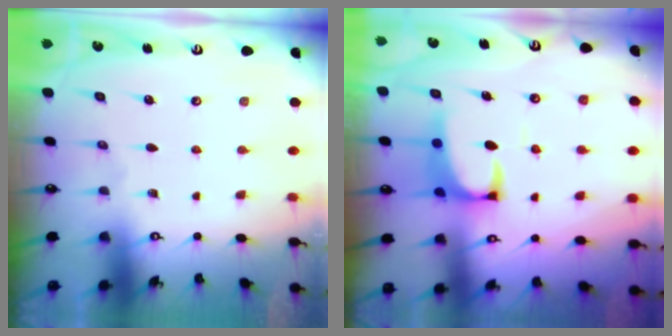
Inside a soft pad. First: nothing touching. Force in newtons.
{"total": 4.8, "press": 4.7, "slide": 1.1}